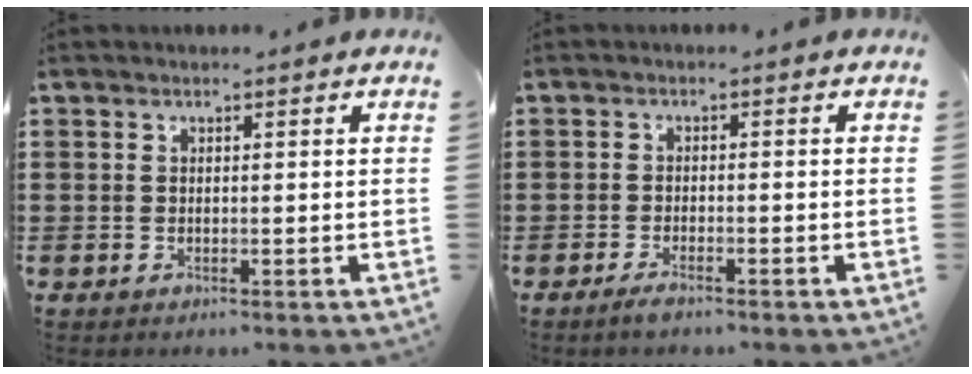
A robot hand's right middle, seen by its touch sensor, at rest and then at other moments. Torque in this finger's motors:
{"motor_torque": [1.23, 0.91, 0.01, 0.00]}